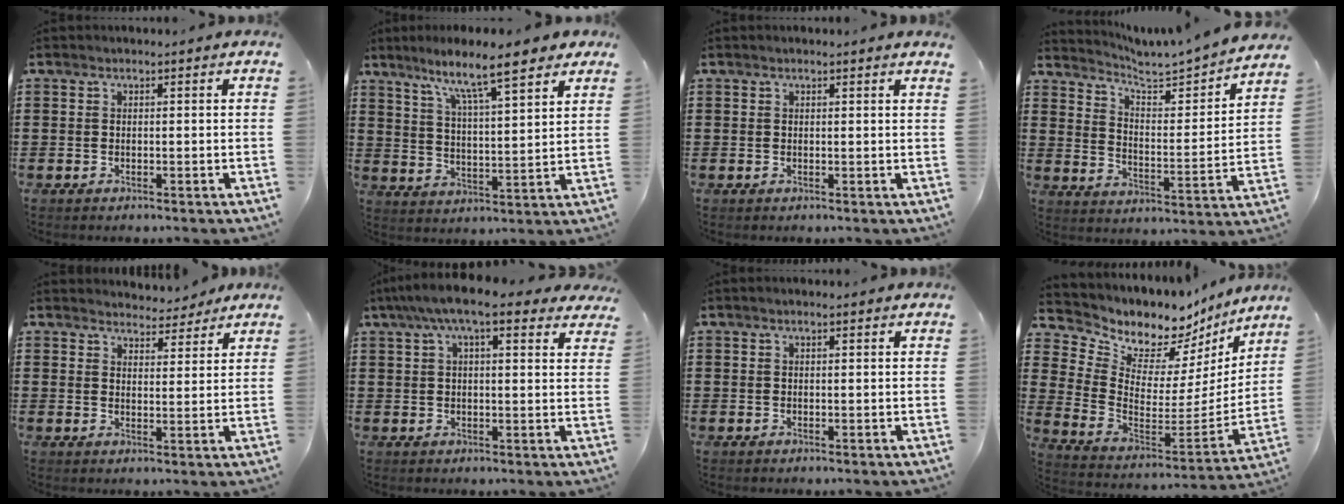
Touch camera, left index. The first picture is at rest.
{"total": 8.9, "force": [7.1, 1.0, 5.3], "torque": [-0.111, -0.038, 0.115]}
{"total": 0.7, "force": [0.6, -0.1, 0.3], "torque": [-0.007, -0.002, 0.012]}
{"total": 3.8, "force": [3.7, 0.1, 0.7], "torque": [-0.040, -0.039, 0.054]}
{"total": 4.0, "force": [3.9, 0.8, 0.3], "torque": [-0.011, -0.016, 0.071]}
{"total": 7.8, "force": [5.4, 1.8, 5.3], "torque": [-0.108, -0.001, 0.093]}
{"total": 0.7, "force": [0.4, 0.1, 0.6], "torque": [-0.011, 0.002, 0.007]}
{"total": 6.8, "force": [5.8, 3.5, 0.7], "torque": [-0.049, -0.058, 0.098]}